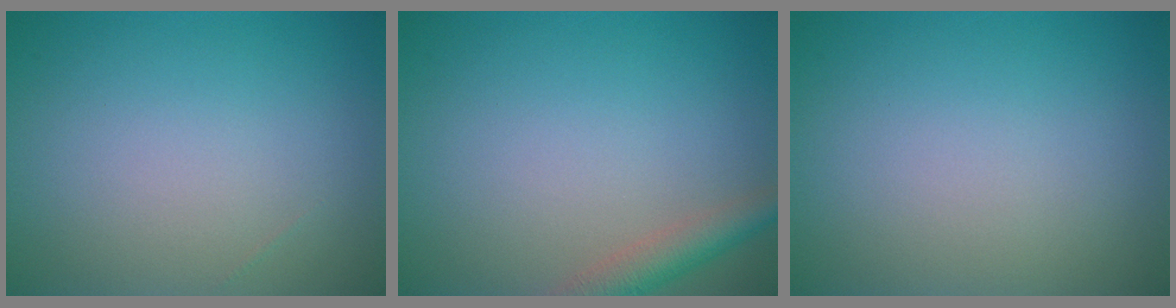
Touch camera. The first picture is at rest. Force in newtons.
{"total": 2.9, "press": 2.9, "slide": 0.2}
{"total": 0.0}